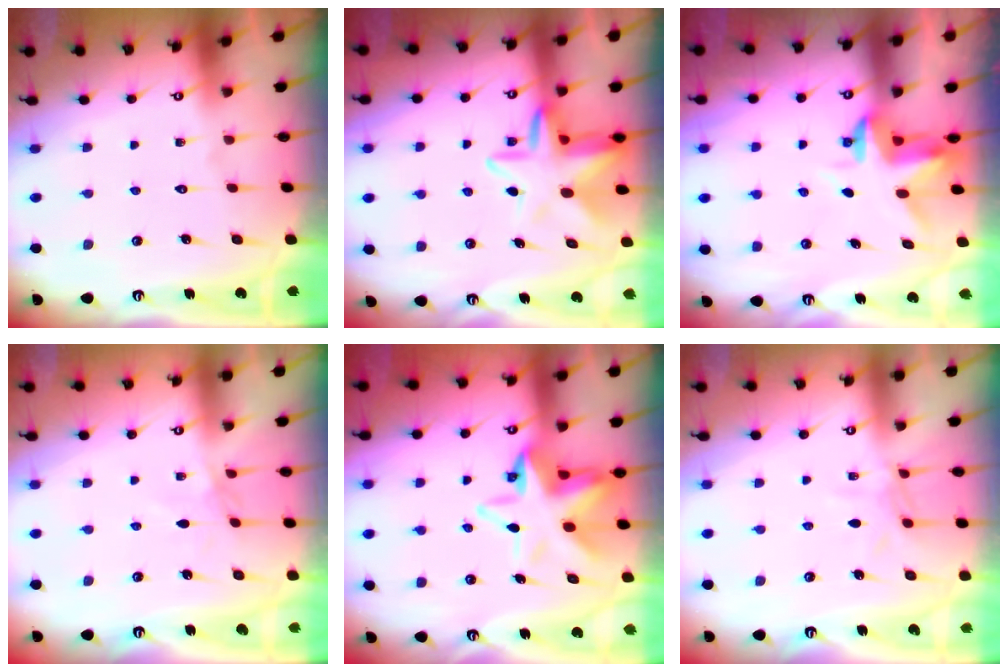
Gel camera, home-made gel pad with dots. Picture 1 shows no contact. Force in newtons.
{"total": 10.6, "press": 10.4, "slide": 1.9}
{"total": 3.4, "press": 3.4, "slide": 0.3}
{"total": 1.8, "press": 1.8, "slide": 0.4}
{"total": 10.6, "press": 10.4, "slide": 1.9}
{"total": 5.5, "press": 5.5, "slide": 0.5}